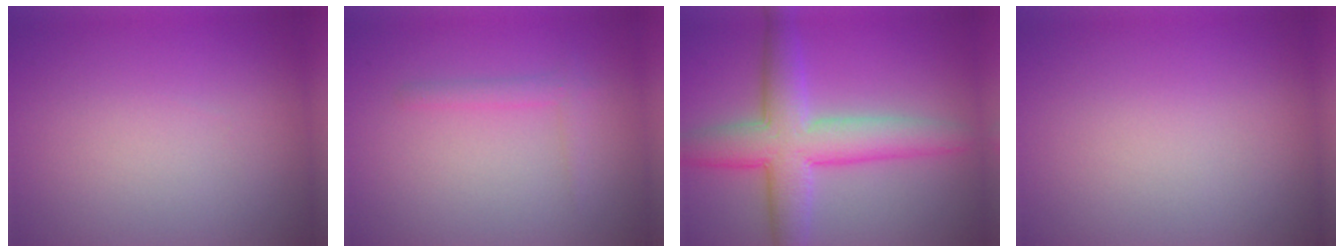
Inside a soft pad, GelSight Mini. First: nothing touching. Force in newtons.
{"total": 1.1, "press": 1.1, "slide": 0.1}
{"total": 7.1, "press": 7.1, "slide": 0.2}
{"total": 0.0}